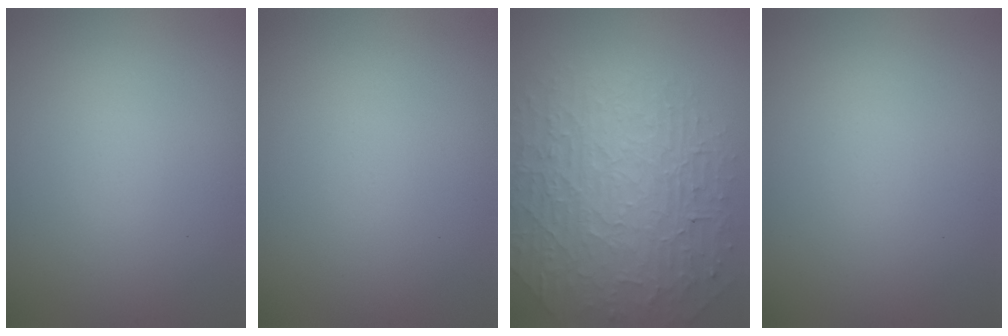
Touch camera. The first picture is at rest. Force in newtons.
{"total": 0.0}
{"total": 9.7, "press": 6.3, "slide": 7.4}
{"total": 0.0}